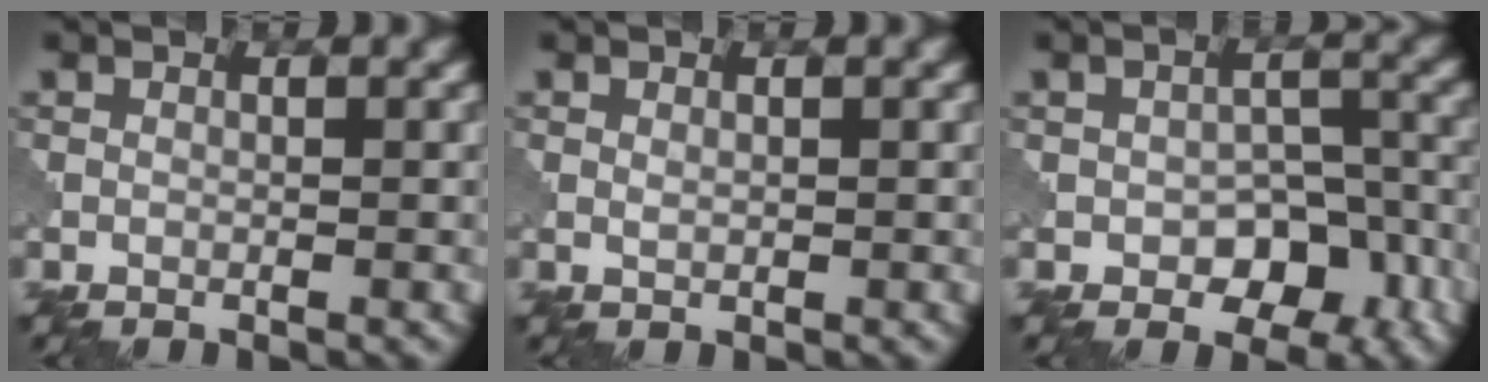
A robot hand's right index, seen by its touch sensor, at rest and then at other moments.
{"total": 0.7, "force": [0.1, 0.5, 0.6], "torque": [-0.012, 0.000, 0.003]}
{"total": 5.8, "force": [-2.3, 3.9, 3.7], "torque": [-0.039, -0.006, -0.032]}